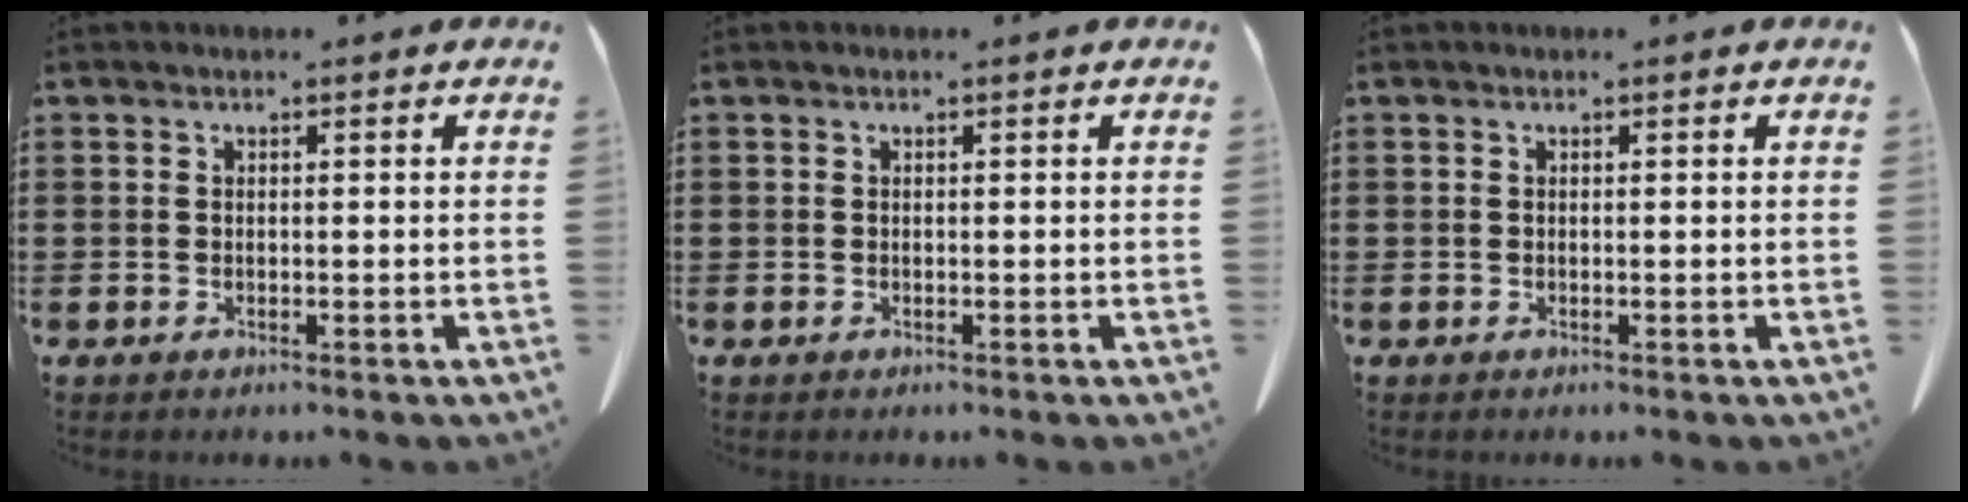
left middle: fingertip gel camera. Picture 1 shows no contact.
{"total": 0.0}
{"total": 0.0}